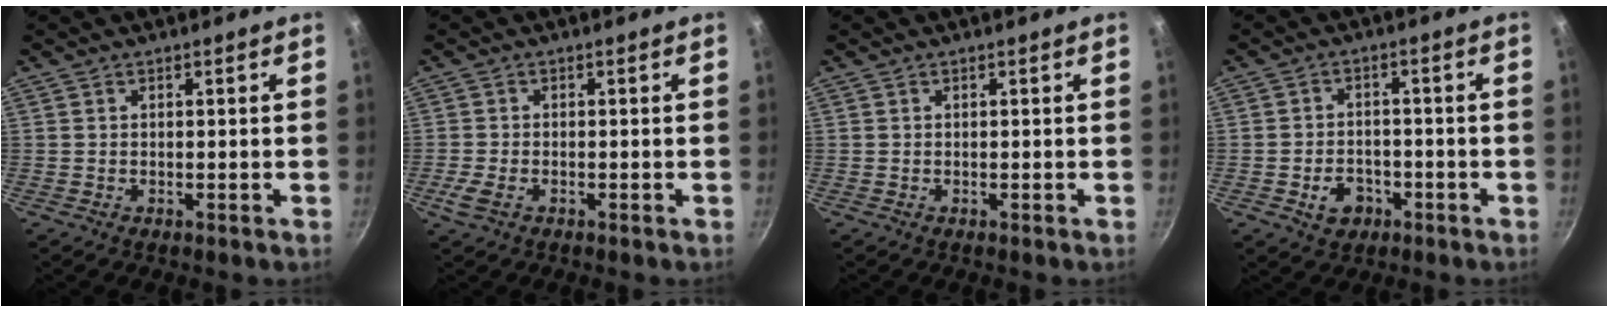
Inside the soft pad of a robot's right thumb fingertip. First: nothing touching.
{"total": 3.1, "force": [-1.3, 1.7, 2.1], "torque": [-0.050, 0.000, -0.028]}
{"total": 0.0}
{"total": 5.8, "force": [-2.4, 4.5, 2.8], "torque": [-0.029, 0.023, -0.034]}